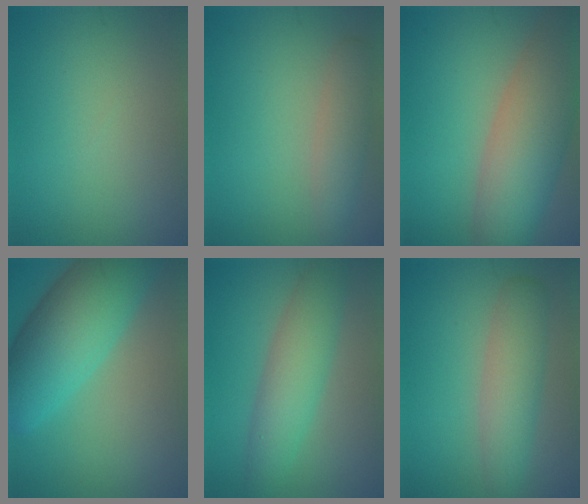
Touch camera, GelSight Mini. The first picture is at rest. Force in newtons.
{"total": 2.7, "press": 2.7, "slide": 0.1}
{"total": 9.6, "press": 9.6, "slide": 0.6}
{"total": 10.0, "press": 10.0, "slide": 0.3}
{"total": 5.0, "press": 5.0, "slide": 0.1}
{"total": 4.4, "press": 4.4, "slide": 0.1}